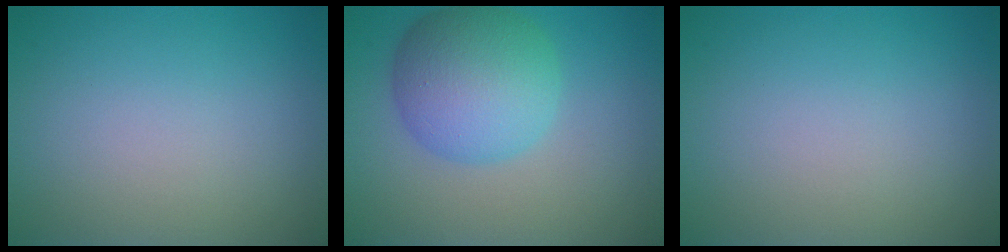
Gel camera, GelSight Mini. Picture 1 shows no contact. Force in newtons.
{"total": 7.2, "press": 7.2, "slide": 0.2}
{"total": 0.0}